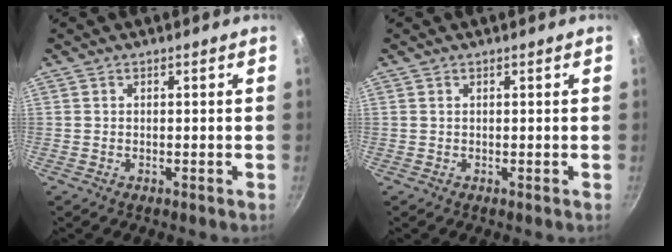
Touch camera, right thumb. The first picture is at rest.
{"total": 0.0}